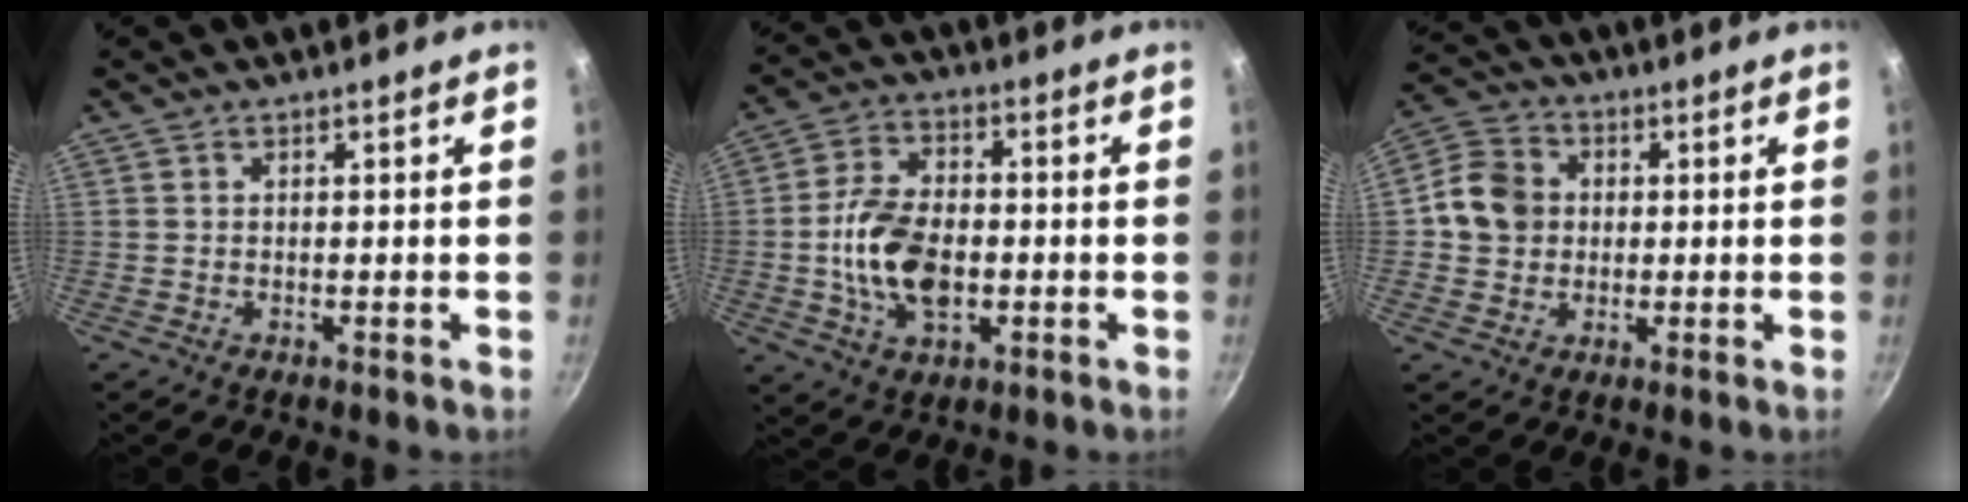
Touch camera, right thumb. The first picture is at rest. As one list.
[{"total": 13.1, "force": [-1.8, 8.1, 10.1], "torque": [-0.173, 0.018, -0.038]}, {"total": 9.1, "force": [0.5, 8.1, 4.3], "torque": [-0.052, 0.013, -0.009]}]